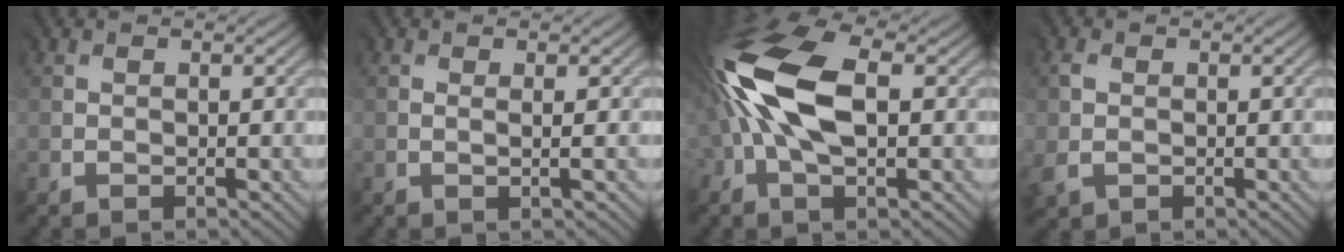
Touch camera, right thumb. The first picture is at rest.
{"total": 0.6, "force": [0.0, 0.0, 0.6], "torque": [-0.012, 0.002, -0.003]}
{"total": 15.1, "force": [0.8, 7.7, 12.9], "torque": [-0.288, 0.028, 0.001]}
{"total": 2.6, "force": [0.1, 2.2, 1.4], "torque": [-0.052, -0.001, 0.001]}